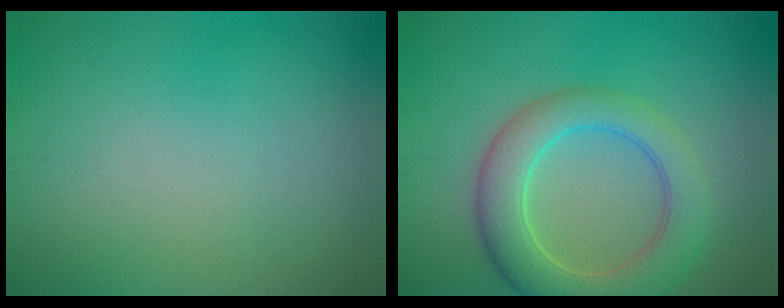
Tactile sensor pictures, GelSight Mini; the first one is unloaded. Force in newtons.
{"total": 6.3, "press": 6.3, "slide": 0.5}